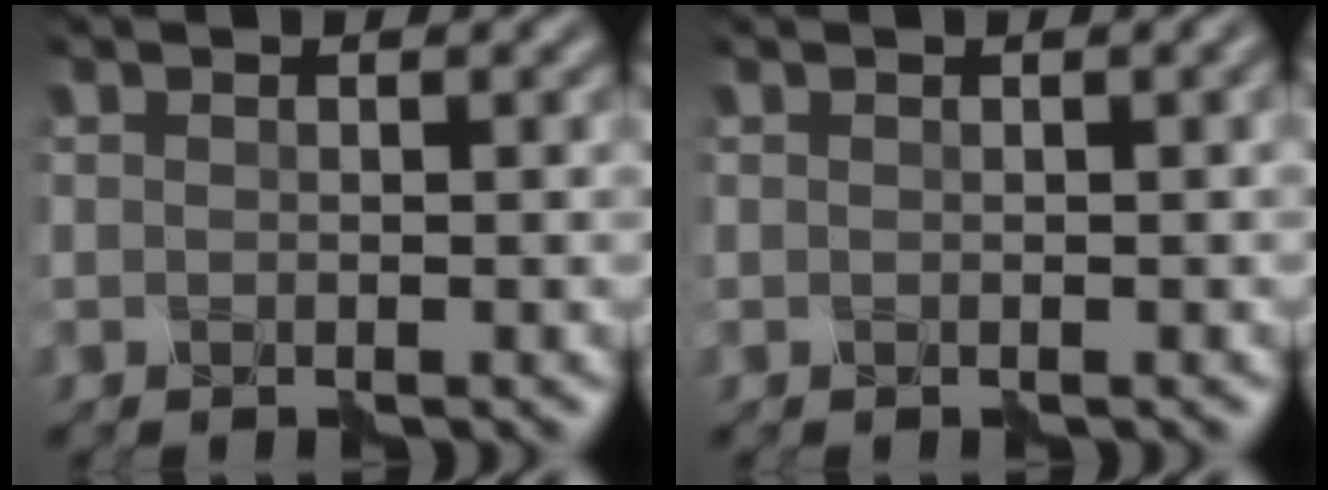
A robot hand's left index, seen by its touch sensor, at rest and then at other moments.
{"total": 1.3, "force": [0.3, 0.5, 1.2], "torque": [-0.011, 0.001, 0.005]}